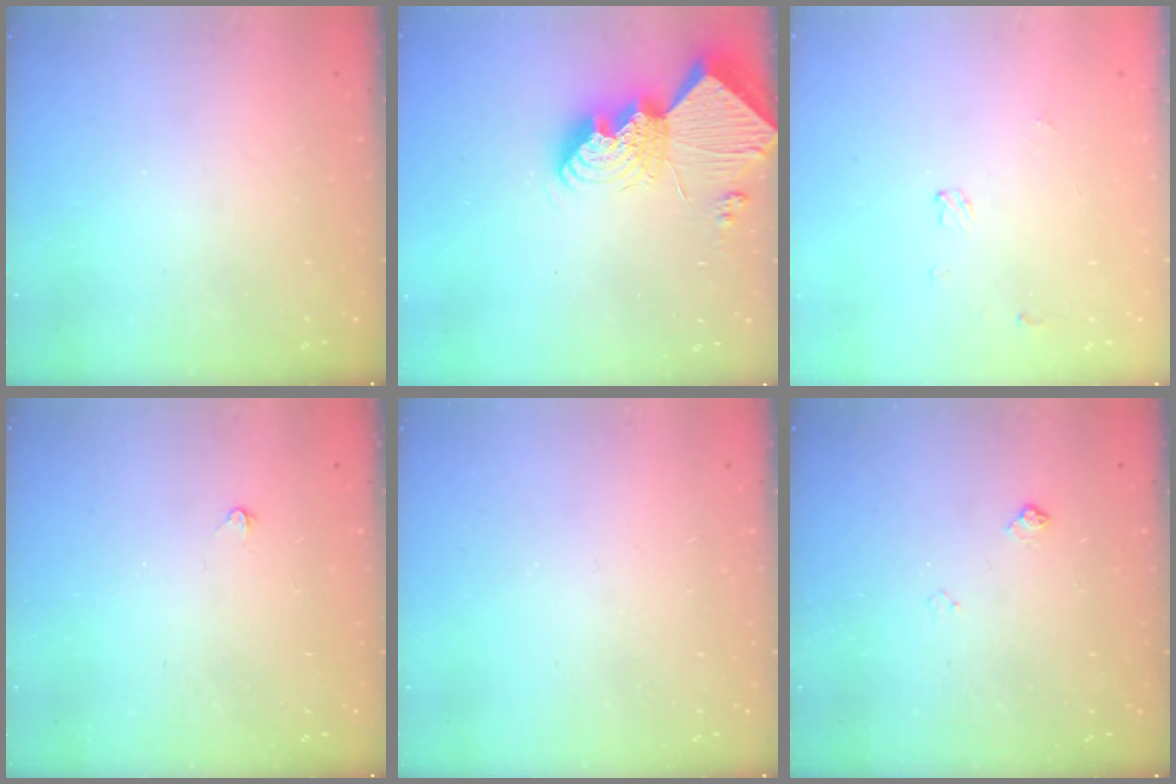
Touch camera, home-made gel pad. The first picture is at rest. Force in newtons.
{"total": 16.8, "press": 16.8, "slide": 1.7}
{"total": 3.6, "press": 3.6, "slide": 0.5}
{"total": 2.4, "press": 2.4, "slide": 0.5}
{"total": 0.0}
{"total": 4.3, "press": 4.2, "slide": 0.8}